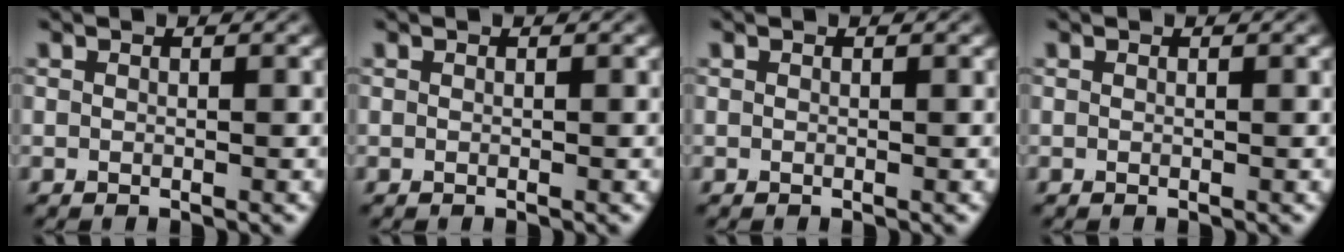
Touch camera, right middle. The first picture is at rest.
{"total": 0.0}
{"total": 0.0}
{"total": 0.0}